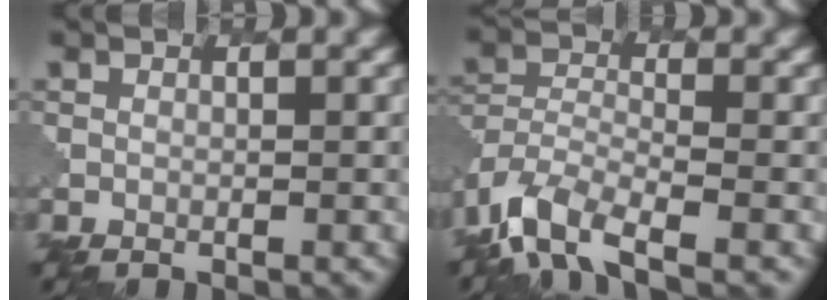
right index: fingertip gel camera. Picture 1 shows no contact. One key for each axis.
{"total": 7.1, "fx": -4.7, "fy": 3.0, "fz": 4.4, "tx": -0.083, "ty": -0.008, "tz": -0.100}